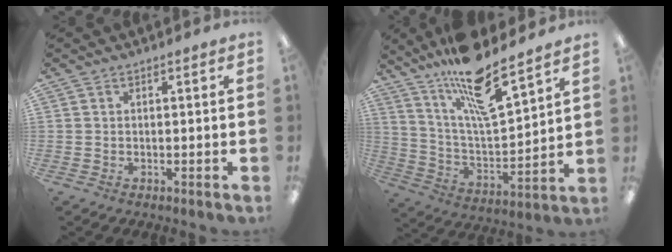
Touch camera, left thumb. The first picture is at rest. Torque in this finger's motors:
{"motor_torque": [0.50, 0.42, 1.39, -1.38, 0.25]}